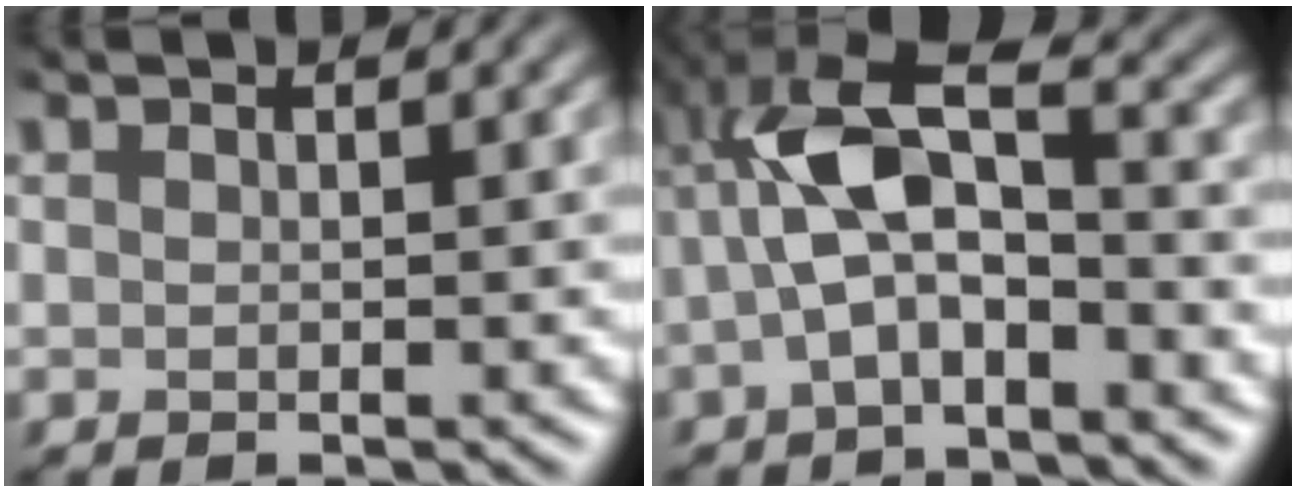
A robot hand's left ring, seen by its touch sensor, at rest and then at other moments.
{"total": 6.1, "force": [-2.4, 2.5, 5.0], "torque": [-0.110, 0.017, -0.044]}